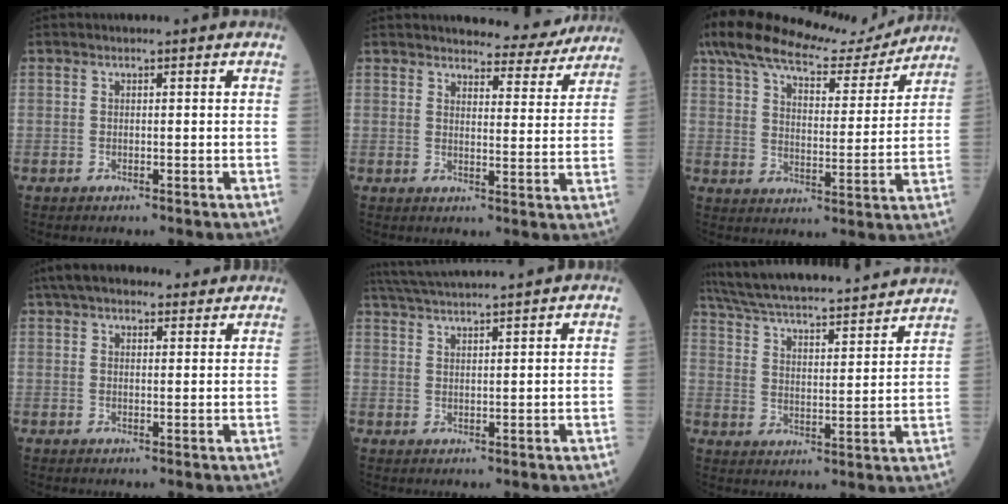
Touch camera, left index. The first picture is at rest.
{"total": 9.1, "force": [8.7, 1.8, 1.9], "torque": [-0.017, -0.014, 0.099]}
{"total": 18.4, "force": [16.3, 3.9, 7.7], "torque": [-0.138, 0.021, 0.244]}
{"total": 12.0, "force": [10.3, 3.6, 5.1], "torque": [-0.073, 0.046, 0.148]}
{"total": 11.0, "force": [10.1, -1.0, 4.3], "torque": [-0.082, 0.030, 0.155]}
{"total": 23.9, "force": [21.8, 1.9, 9.6], "torque": [-0.167, 0.000, 0.313]}